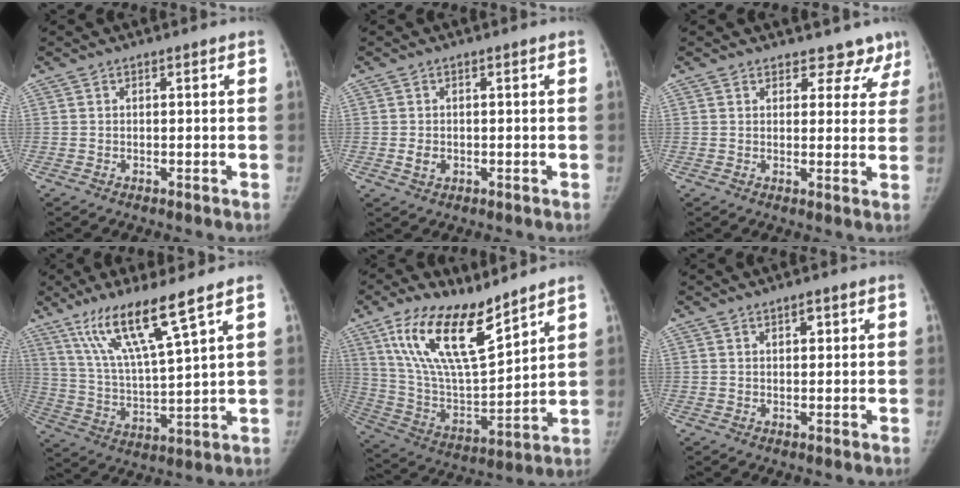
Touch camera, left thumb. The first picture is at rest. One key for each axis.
{"total": 2.1, "fx": -0.4, "fy": 1.7, "fz": 1.3, "tx": -0.020, "ty": 0.000, "tz": -0.003}
{"total": 5.7, "fx": 4.7, "fy": 3.2, "fz": 0.5, "tx": 0.038, "ty": -0.022, "tz": 0.041}
{"total": 14.0, "fx": 8.9, "fy": 1.1, "fz": 10.7, "tx": -0.206, "ty": -0.042, "tz": 0.180}
{"total": 19.4, "fx": 12.4, "fy": 6.8, "fz": 13.3, "tx": -0.221, "ty": -0.063, "tz": 0.242}
{"total": 1.8, "fx": 1.0, "fy": 0.9, "fz": 1.2, "tx": -0.013, "ty": -0.004, "tz": 0.015}